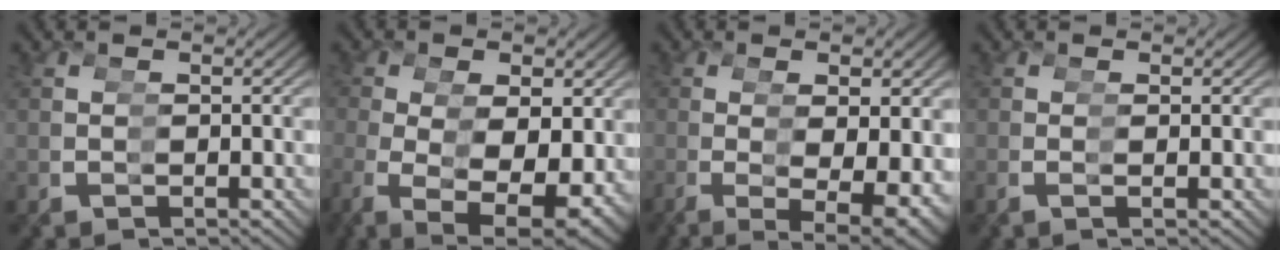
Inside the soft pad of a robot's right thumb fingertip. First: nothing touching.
{"total": 7.1, "force": [-0.9, 4.1, 5.7], "torque": [-0.092, -0.008, -0.007]}
{"total": 5.1, "force": [-0.4, 0.0, 5.1], "torque": [-0.074, 0.013, -0.004]}
{"total": 1.7, "force": [0.4, -1.5, 0.6], "torque": [-0.002, 0.014, 0.002]}